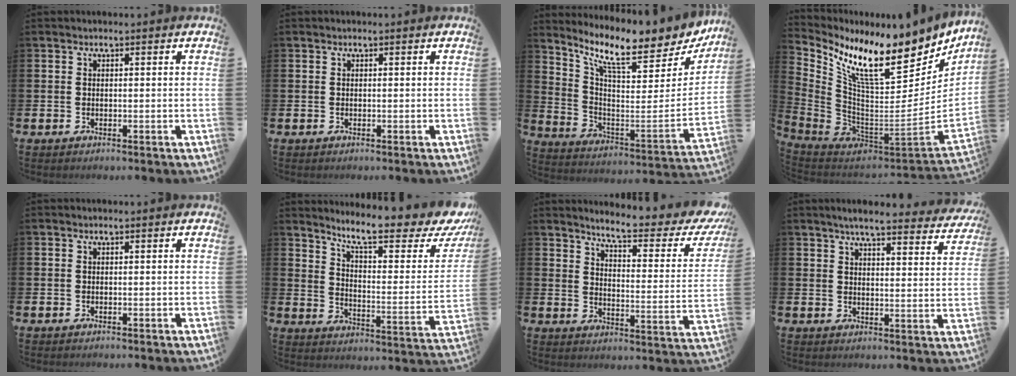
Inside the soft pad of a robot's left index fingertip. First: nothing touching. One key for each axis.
{"total": 0.0}
{"total": 10.8, "fx": 8.8, "fy": 2.6, "fz": 5.7, "tx": -0.120, "ty": -0.074, "tz": 0.142}
{"total": 11.0, "fx": 8.8, "fy": 3.5, "fz": 5.5, "tx": -0.131, "ty": -0.089, "tz": 0.151}
{"total": 0.0}
{"total": 10.5, "fx": 8.5, "fy": 2.0, "fz": 5.8, "tx": -0.115, "ty": -0.064, "tz": 0.136}
{"total": 6.5, "fx": 5.7, "fy": 0.7, "fz": 3.1, "tx": -0.071, "ty": -0.048, "tz": 0.087}
{"total": 5.2, "fx": 4.9, "fy": 0.2, "fz": 1.8, "tx": -0.040, "ty": -0.031, "tz": 0.080}